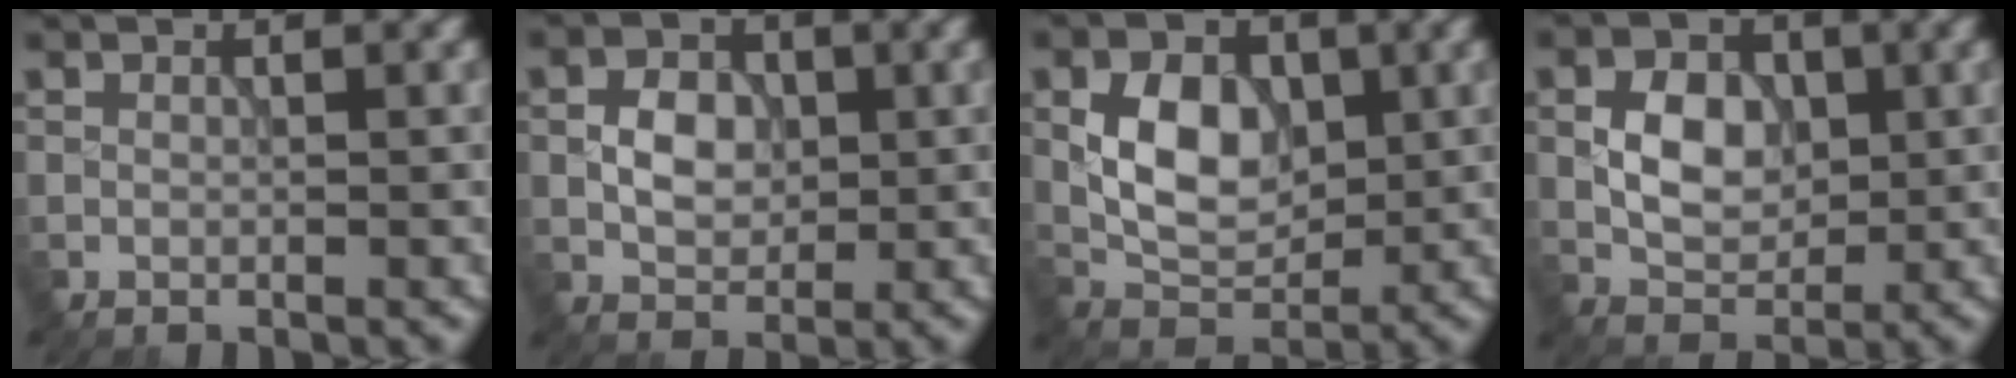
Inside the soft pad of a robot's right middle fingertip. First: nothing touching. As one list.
[{"total": 3.5, "force": [0.0, 2.5, 2.3], "torque": [-0.041, 0.002, -0.003]}, {"total": 6.1, "force": [0.6, 4.2, 4.4], "torque": [-0.081, -0.002, 0.012]}, {"total": 4.6, "force": [0.3, 3.3, 3.2], "torque": [-0.055, 0.000, 0.003]}]